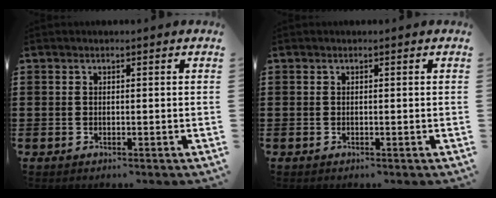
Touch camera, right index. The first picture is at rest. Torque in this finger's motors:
{"motor_torque": [0.00, 0.00, 0.00, 0.00]}